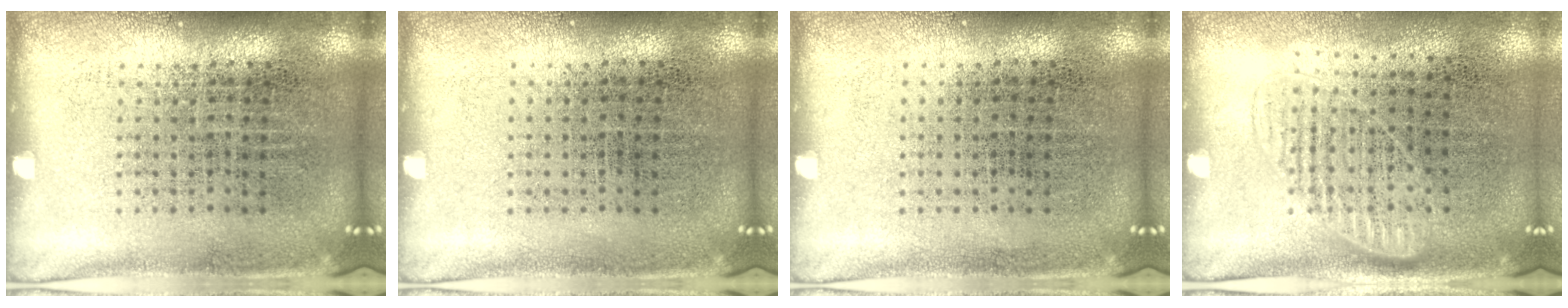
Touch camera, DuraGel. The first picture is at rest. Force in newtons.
{"total": 0.0}
{"total": 0.0}
{"total": 1.2, "press": 1.0, "slide": 0.6}